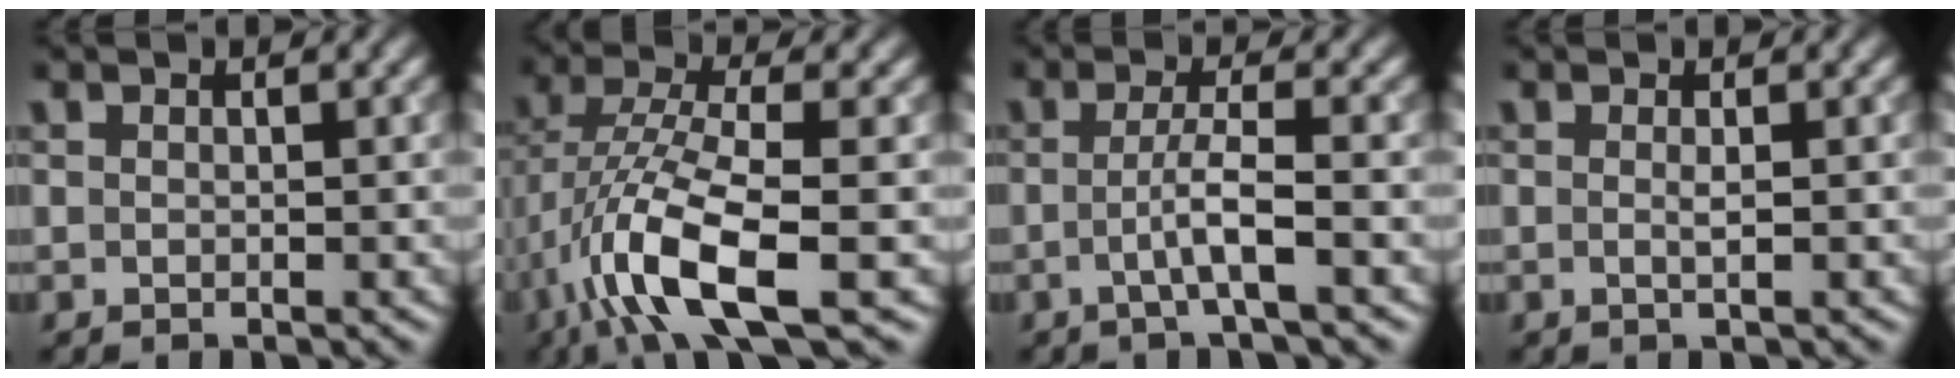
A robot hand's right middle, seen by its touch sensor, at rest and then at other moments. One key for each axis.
{"total": 9.6, "fx": -4.2, "fy": 2.8, "fz": 8.2, "tx": -0.161, "ty": 0.003, "tz": -0.083}
{"total": 3.3, "fx": -0.8, "fy": 0.5, "fz": 3.2, "tx": -0.054, "ty": 0.002, "tz": -0.022}
{"total": 1.1, "fx": 0.0, "fy": 0.2, "fz": 1.1, "tx": -0.016, "ty": -0.002, "tz": -0.005}